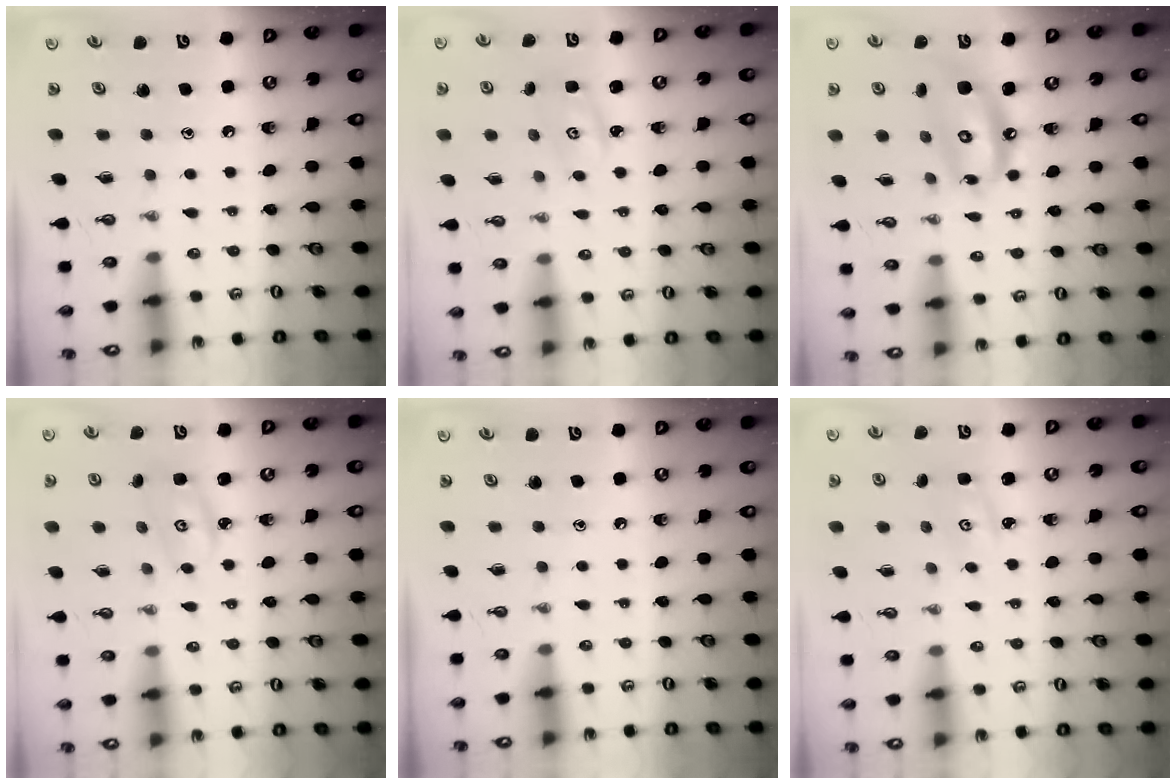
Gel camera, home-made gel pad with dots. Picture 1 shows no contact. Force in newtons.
{"total": 2.3, "press": 2.3, "slide": 0.3}
{"total": 12.3, "press": 12.2, "slide": 1.9}
{"total": 2.9, "press": 2.9, "slide": 0.4}
{"total": 0.0}
{"total": 2.6, "press": 2.6, "slide": 0.4}